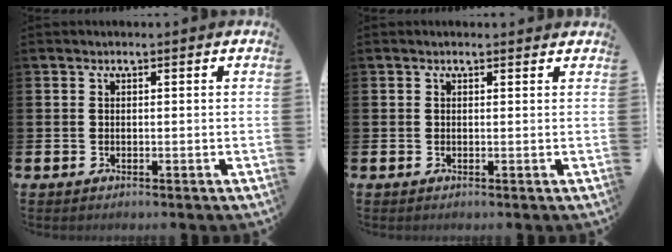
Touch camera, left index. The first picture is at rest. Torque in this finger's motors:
{"motor_torque": [0.97, -1.17, 0.35, 0.05]}